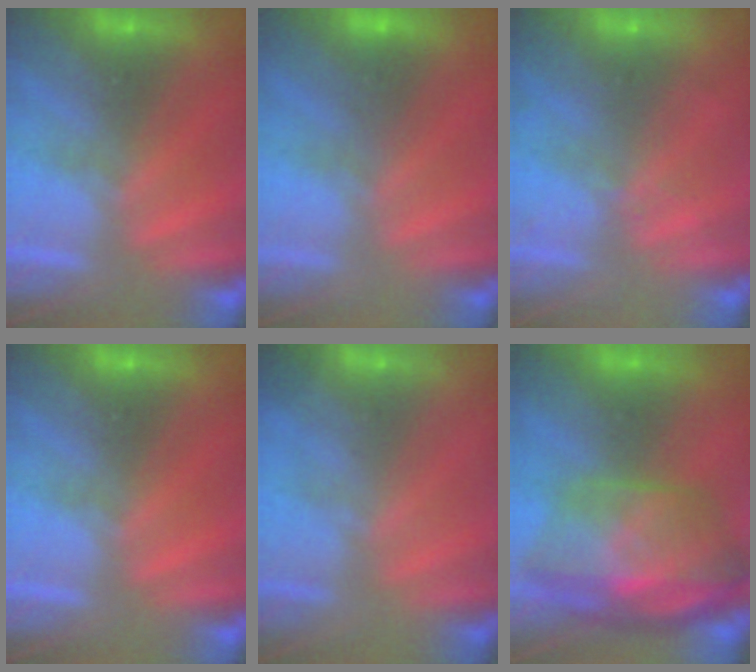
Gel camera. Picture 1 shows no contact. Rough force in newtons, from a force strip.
{"total": 3.3}
{"total": 2.2}
{"total": 0.0}
{"total": 1.8}
{"total": 7.3}